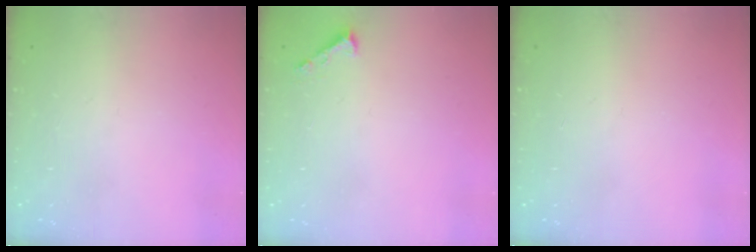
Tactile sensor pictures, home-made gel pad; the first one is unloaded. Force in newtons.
{"total": 1.6, "press": 1.6, "slide": 0.1}
{"total": 0.0}